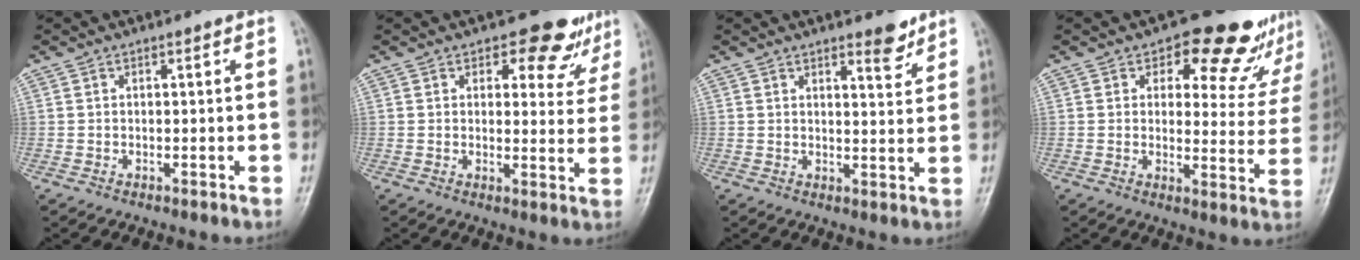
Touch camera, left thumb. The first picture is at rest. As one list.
[{"total": 8.9, "force": [6.8, 4.7, 3.4], "torque": [0.004, -0.040, 0.070]}, {"total": 4.6, "force": [3.4, 1.4, 2.8], "torque": [-0.025, -0.026, 0.046]}, {"total": 14.4, "force": [11.6, 6.7, 5.4], "torque": [-0.001, -0.078, 0.123]}]